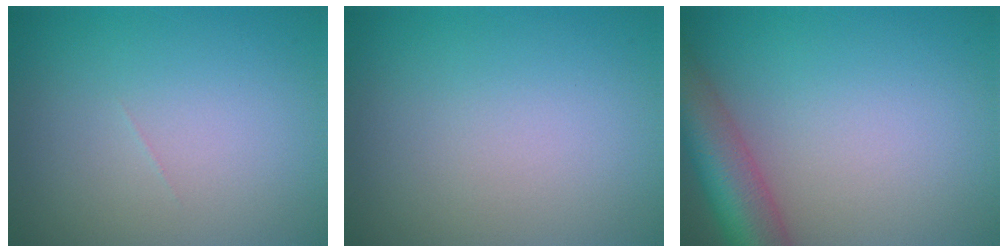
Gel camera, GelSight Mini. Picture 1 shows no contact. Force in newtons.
{"total": 0.0}
{"total": 7.2, "press": 7.2, "slide": 0.4}